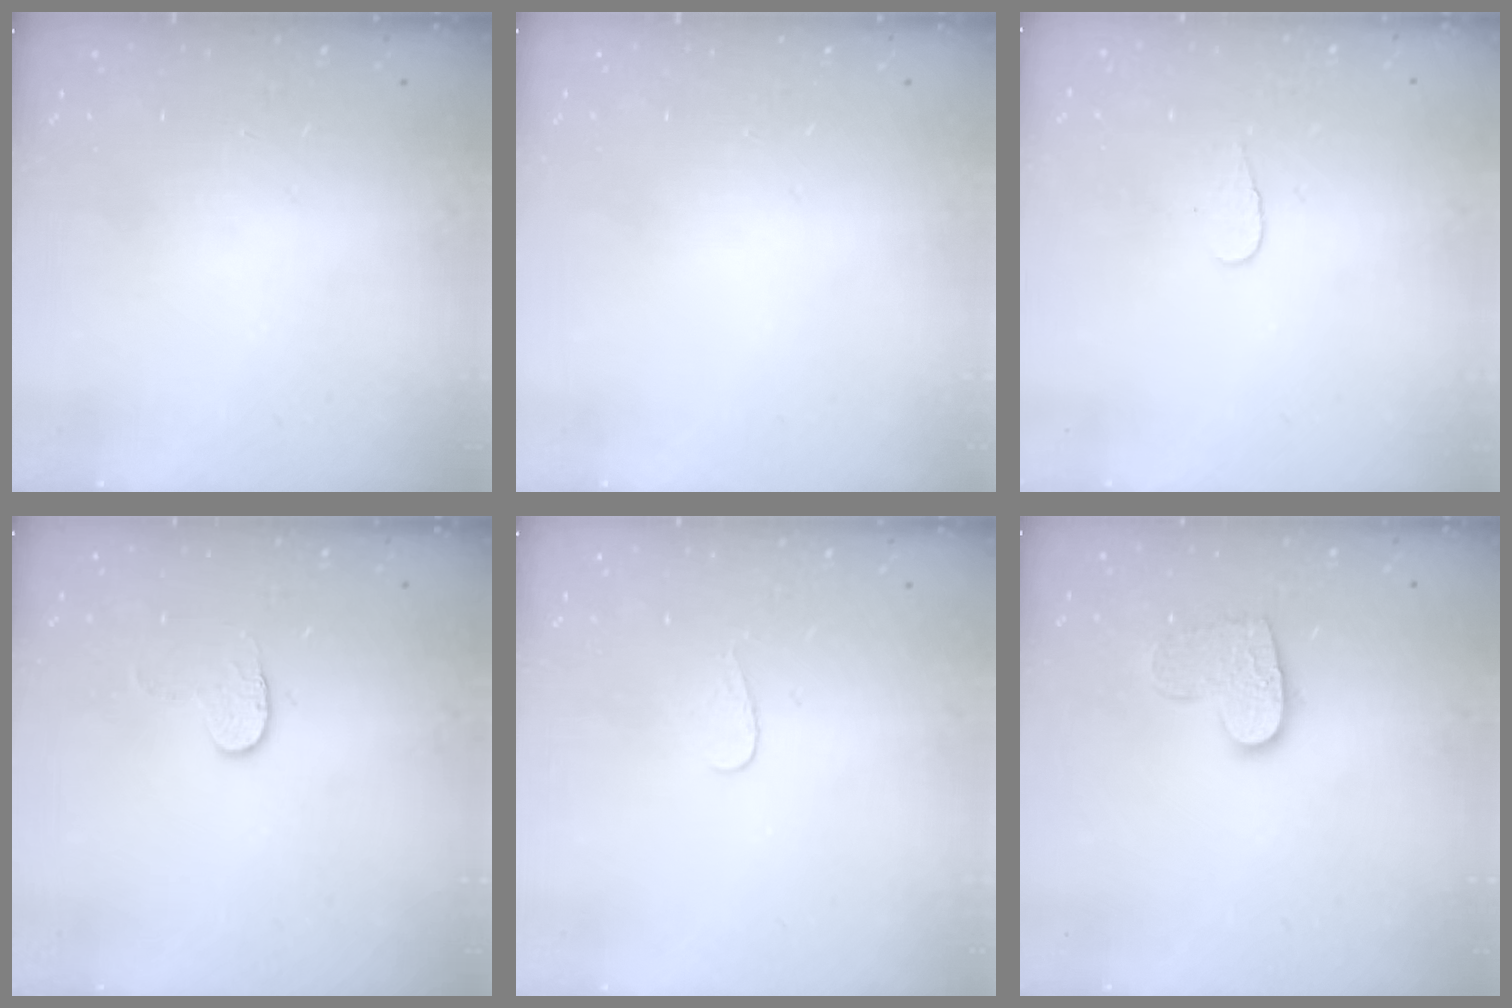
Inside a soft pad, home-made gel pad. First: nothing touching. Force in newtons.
{"total": 0.0}
{"total": 3.7, "press": 3.7, "slide": 0.4}
{"total": 3.6, "press": 3.6, "slide": 0.4}
{"total": 3.5, "press": 3.5, "slide": 0.3}
{"total": 11.3, "press": 11.2, "slide": 0.7}